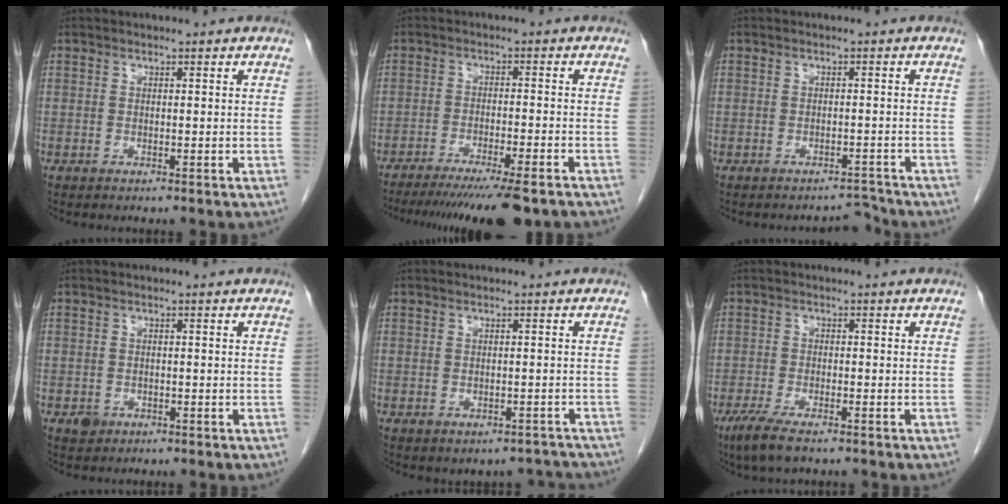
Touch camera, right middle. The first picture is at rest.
{"total": 13.5, "force": [-11.1, 0.6, 7.7], "torque": [-0.103, -0.038, -0.164]}
{"total": 1.9, "force": [-1.7, 0.0, -0.8], "torque": [0.013, 0.001, -0.017]}
{"total": 1.5, "force": [-0.7, 1.2, 0.4], "torque": [-0.004, 0.004, -0.007]}
{"total": 4.2, "force": [-3.4, 2.4, 0.6], "torque": [0.002, 0.019, -0.036]}
{"total": 5.6, "force": [-3.9, 1.1, 3.9], "torque": [-0.080, -0.015, -0.065]}